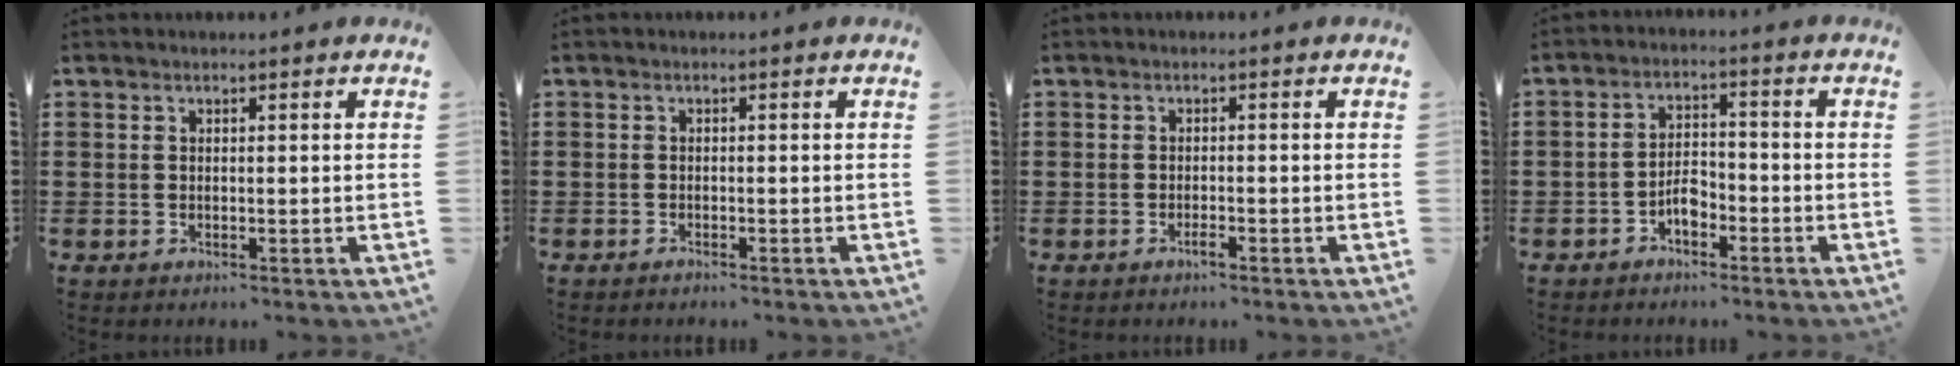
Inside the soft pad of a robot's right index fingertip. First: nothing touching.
{"total": 0.7, "force": [-0.7, 0.1, 0.2], "torque": [-0.005, -0.002, -0.014]}
{"total": 1.3, "force": [-0.9, 0.1, 0.9], "torque": [-0.017, -0.003, -0.016]}
{"total": 3.9, "force": [-2.1, 1.9, 2.6], "torque": [-0.055, 0.004, -0.043]}